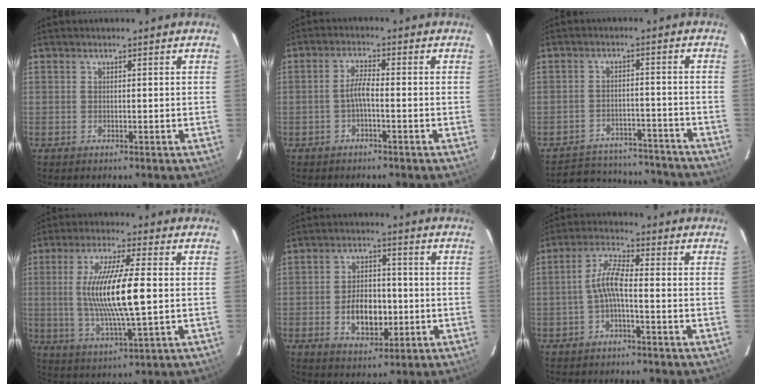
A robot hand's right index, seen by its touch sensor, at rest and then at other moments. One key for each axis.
{"total": 2.9, "fx": -1.2, "fy": 0.3, "fz": 2.6, "tx": -0.056, "ty": 0.007, "tz": -0.023}
{"total": 17.4, "fx": -15.6, "fy": 6.2, "fz": 4.7, "tx": -0.105, "ty": 0.032, "tz": -0.189}
{"total": 14.4, "fx": 0.2, "fy": 2.1, "fz": 14.2, "tx": -0.268, "ty": -0.009, "tz": 0.008}
{"total": 8.9, "fx": -2.0, "fy": 5.6, "fz": 6.6, "tx": -0.122, "ty": 0.009, "tz": -0.024}
{"total": 4.9, "fx": -1.6, "fy": 0.8, "fz": 4.5, "tx": -0.101, "ty": 0.014, "tz": -0.033}